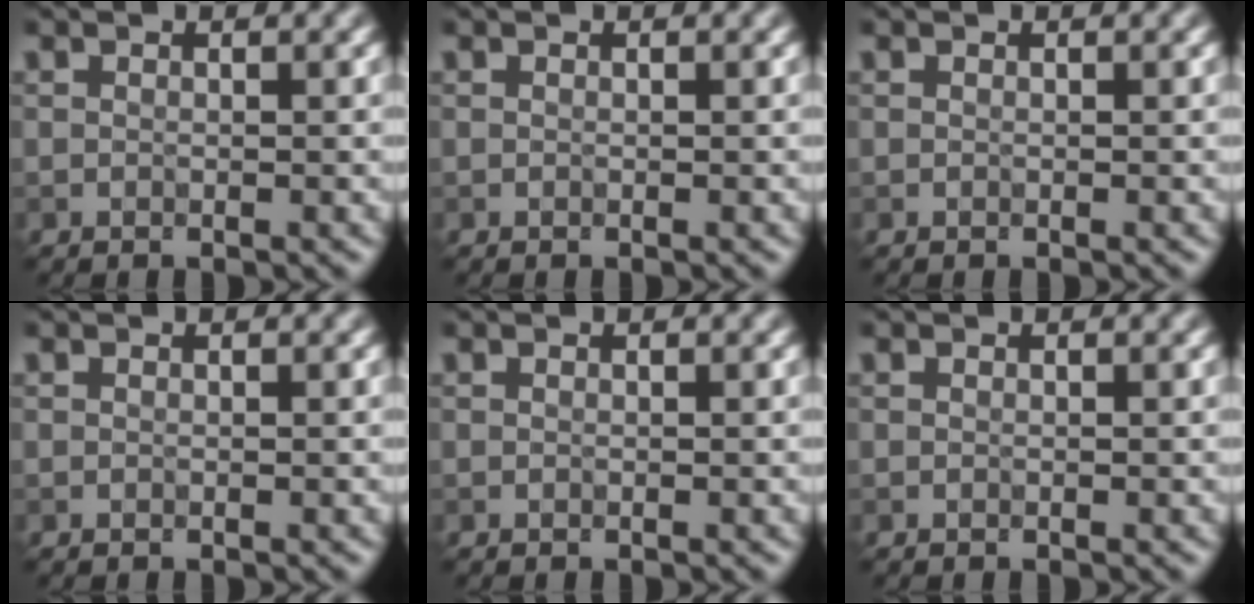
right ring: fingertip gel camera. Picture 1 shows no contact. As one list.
[{"total": 0.0}, {"total": 0.0}, {"total": 0.0}, {"total": 0.0}, {"total": 0.0}]